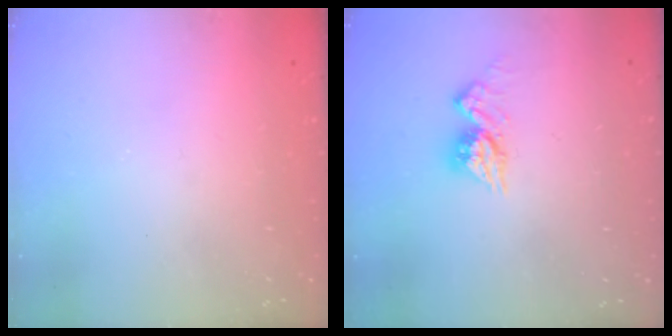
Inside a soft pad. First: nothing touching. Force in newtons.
{"total": 8.3, "press": 8.3, "slide": 0.8}